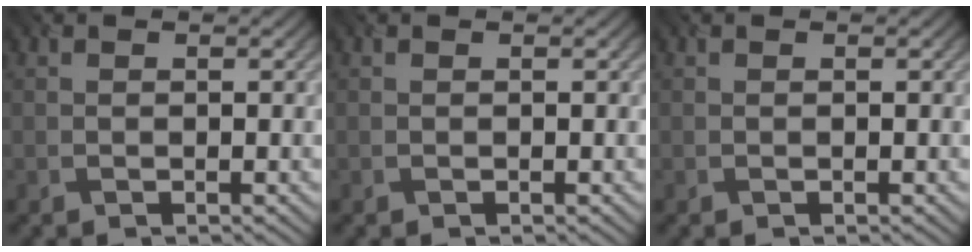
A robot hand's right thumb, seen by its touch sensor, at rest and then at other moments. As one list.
[{"total": 0.0}, {"total": 0.0}]